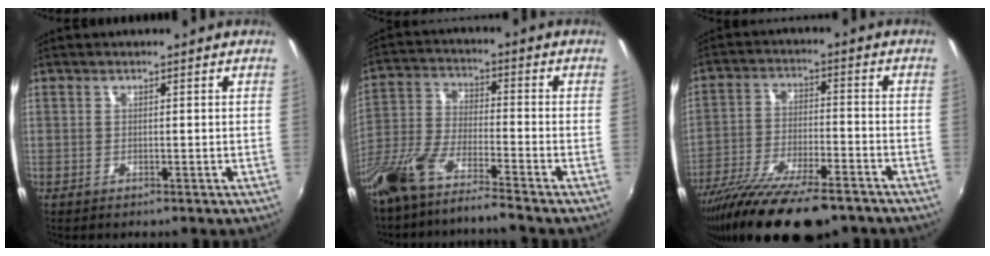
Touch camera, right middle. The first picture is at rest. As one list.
[{"total": 11.4, "force": [-9.3, 0.7, 6.6], "torque": [-0.148, -0.016, -0.182]}, {"total": 19.3, "force": [-14.8, 4.8, 11.4], "torque": [-0.223, -0.049, -0.247]}]